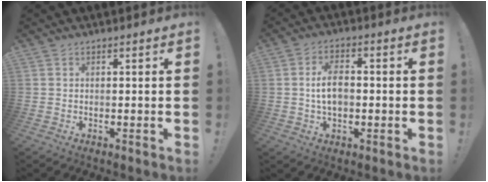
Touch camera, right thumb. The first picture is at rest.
{"total": 7.5, "force": [-0.4, 4.5, 6.0], "torque": [-0.101, 0.007, -0.011]}